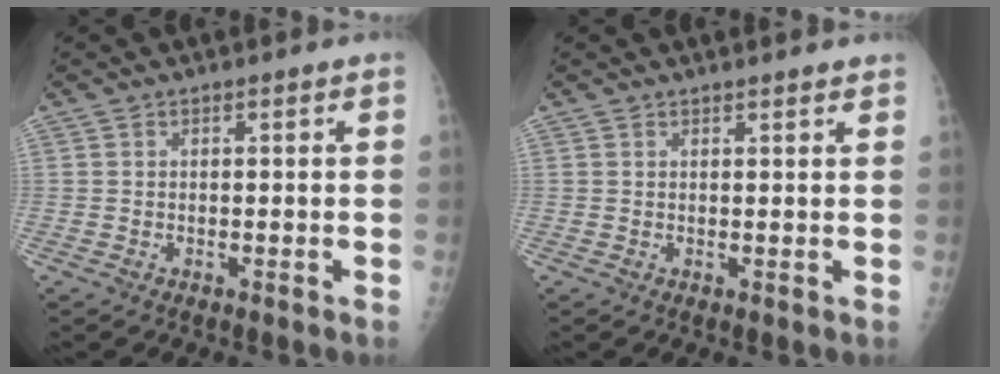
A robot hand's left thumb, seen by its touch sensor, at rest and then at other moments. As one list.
[{"total": 2.2, "force": [2.0, 0.3, 0.8], "torque": [-0.003, -0.003, 0.022]}]